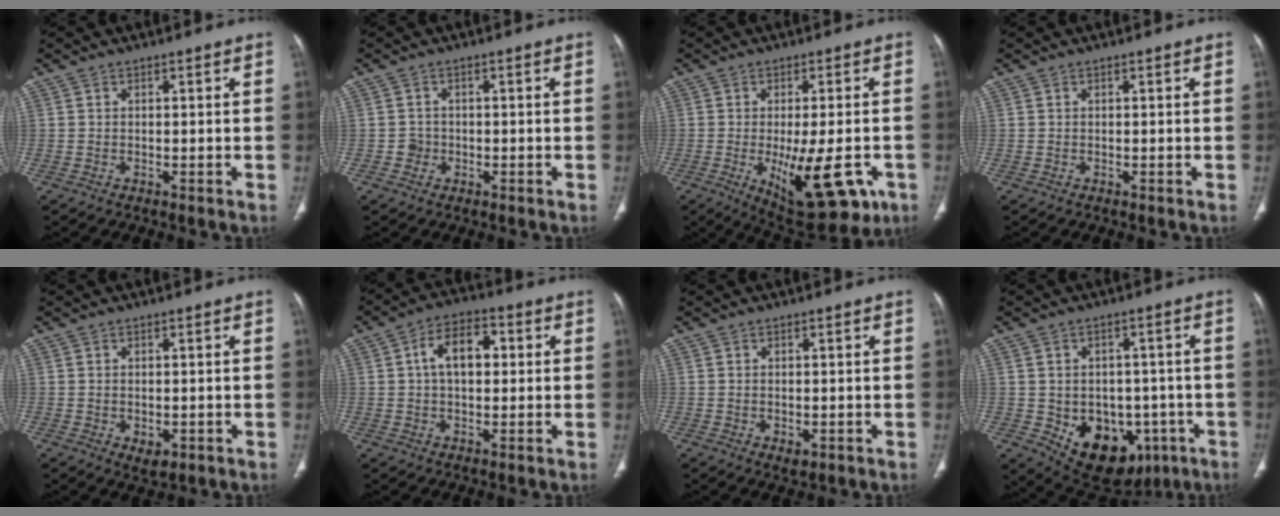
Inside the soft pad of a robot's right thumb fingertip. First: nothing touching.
{"total": 1.8, "force": [-0.5, 1.7, 0.3], "torque": [0.006, 0.008, -0.010]}
{"total": 16.2, "force": [-5.1, 6.5, 14.0], "torque": [-0.183, -0.009, -0.051]}
{"total": 0.0}
{"total": 3.0, "force": [-0.9, 1.9, 2.1], "torque": [-0.027, 0.000, -0.004]}
{"total": 8.8, "force": [1.3, 5.3, 6.9], "torque": [-0.107, 0.022, 0.018]}
{"total": 2.0, "force": [-0.6, 1.3, 1.4], "torque": [-0.018, -0.001, -0.002]}
{"total": 15.4, "force": [-4.9, 11.0, 9.6], "torque": [-0.107, 0.018, -0.044]}